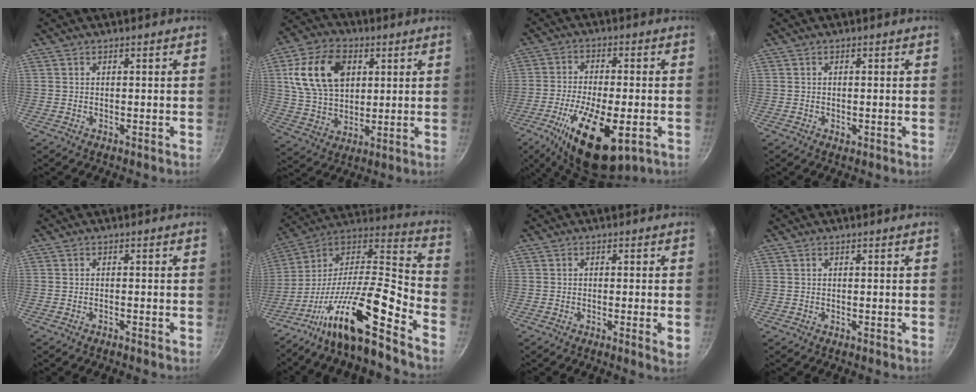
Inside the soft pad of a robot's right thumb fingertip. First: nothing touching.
{"total": 16.4, "force": [4.7, 11.3, 10.9], "torque": [-0.180, -0.002, 0.088]}
{"total": 17.2, "force": [-6.8, 6.7, 14.3], "torque": [-0.244, 0.003, -0.107]}
{"total": 0.7, "force": [-0.1, 0.4, 0.6], "torque": [-0.007, 0.000, -0.003]}
{"total": 0.6, "force": [-0.5, 0.1, 0.2], "torque": [-0.012, 0.006, -0.010]}
{"total": 21.7, "force": [-13.8, 4.4, 16.2], "torque": [-0.239, 0.081, -0.260]}
{"total": 2.8, "force": [-0.6, 0.3, 2.7], "torque": [-0.041, -0.008, -0.010]}
{"total": 0.0}